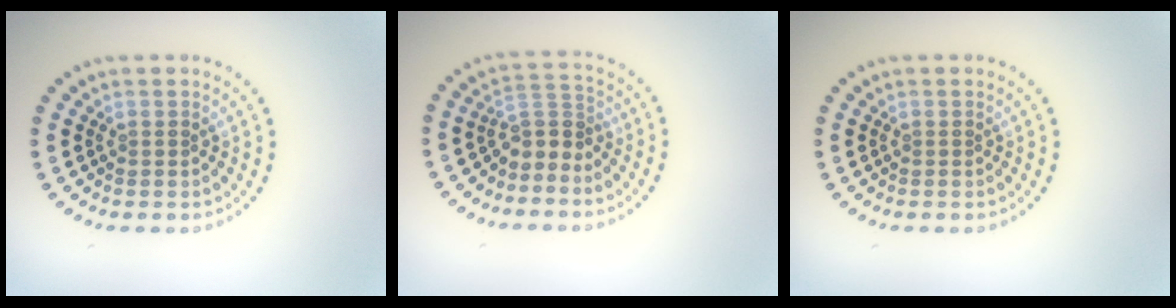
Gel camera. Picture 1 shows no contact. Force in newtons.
{"total": 2.7, "press": 2.0, "slide": 1.9}
{"total": 0.0}